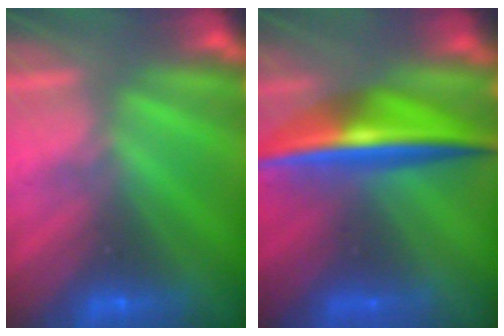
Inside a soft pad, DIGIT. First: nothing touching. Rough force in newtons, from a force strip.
{"total": 7.5}